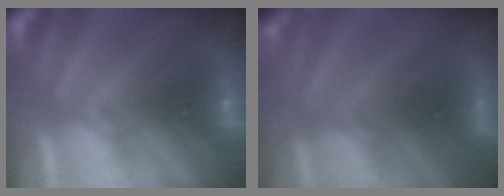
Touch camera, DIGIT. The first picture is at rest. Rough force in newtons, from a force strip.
{"total": 7.5}